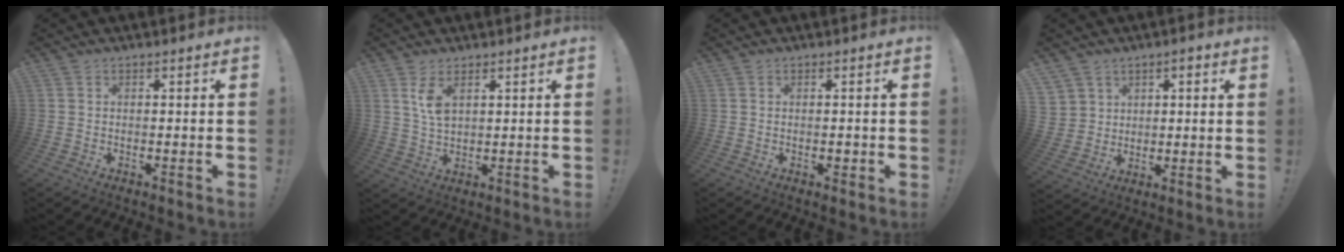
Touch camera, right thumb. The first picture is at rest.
{"total": 5.7, "force": [2.8, 2.5, 4.2], "torque": [-0.079, -0.018, 0.046]}
{"total": 1.0, "force": [-0.3, 0.8, 0.6], "torque": [-0.005, 0.002, -0.005]}
{"total": 6.9, "force": [2.8, 6.2, 0.9], "torque": [-0.006, -0.021, 0.057]}